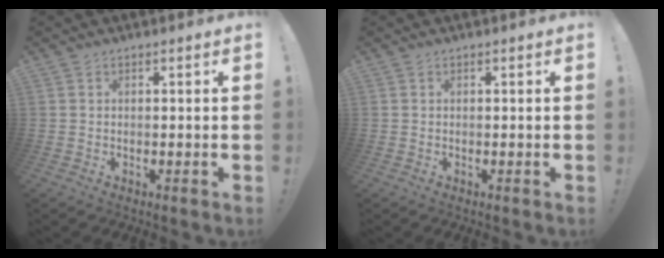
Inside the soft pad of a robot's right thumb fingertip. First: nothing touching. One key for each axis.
{"total": 0.0}